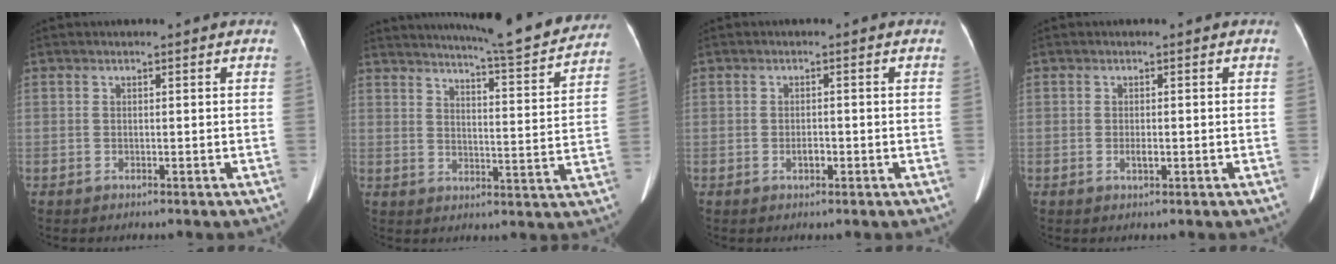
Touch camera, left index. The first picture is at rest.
{"total": 17.1, "force": [15.8, 0.3, 6.6], "torque": [-0.099, -0.040, 0.201]}
{"total": 1.3, "force": [-0.5, 0.6, 1.0], "torque": [-0.020, 0.001, -0.007]}
{"total": 1.0, "force": [-0.2, 0.3, 0.9], "torque": [-0.018, -0.001, -0.003]}